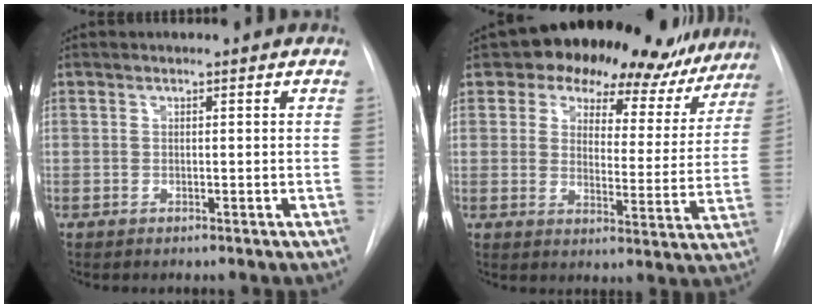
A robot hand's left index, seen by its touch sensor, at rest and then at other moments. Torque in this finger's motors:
{"motor_torque": [0.93, -1.21, 1.05, 0.21]}